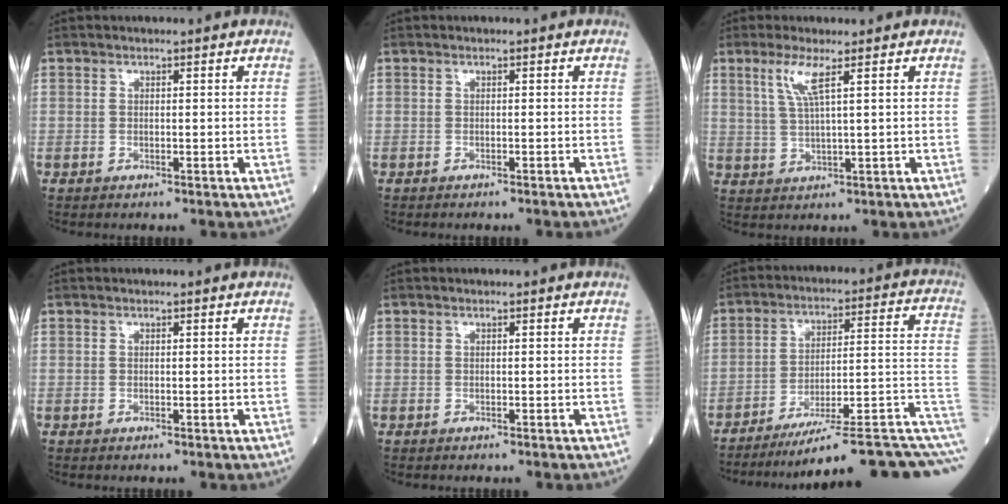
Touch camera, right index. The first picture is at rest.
{"total": 1.9, "force": [-1.7, -0.2, 0.8], "torque": [-0.010, 0.003, -0.022]}
{"total": 4.4, "force": [2.2, -0.2, 3.9], "torque": [-0.085, -0.002, 0.046]}
{"total": 0.0}
{"total": 0.6, "force": [-0.5, 0.0, 0.2], "torque": [0.003, 0.003, -0.009]}
{"total": 20.8, "force": [-15.2, -0.2, 14.2], "torque": [-0.103, 0.045, -0.219]}